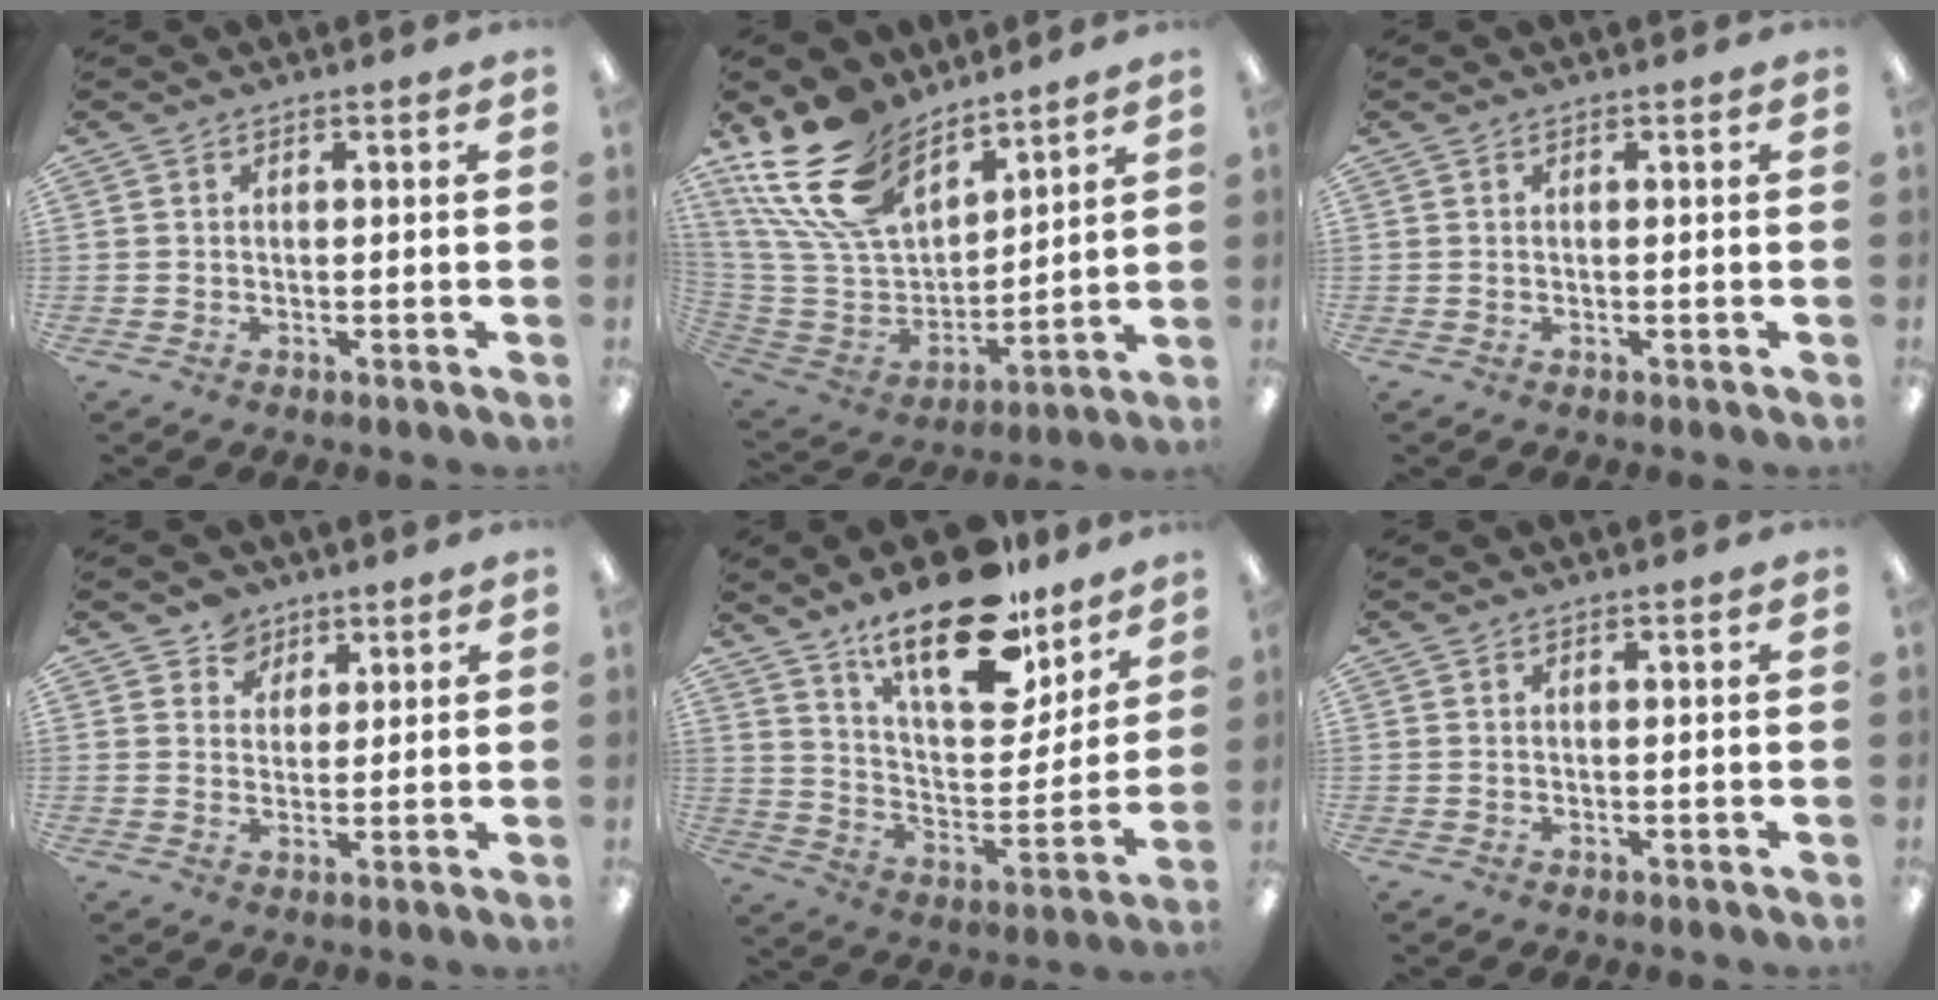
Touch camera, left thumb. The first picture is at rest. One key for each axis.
{"total": 21.2, "fx": 14.4, "fy": 11.3, "fz": 10.6, "tx": -0.241, "ty": -0.072, "tz": 0.271}
{"total": 0.0}
{"total": 5.1, "fx": 3.6, "fy": 3.6, "fz": 0.3, "tx": -0.008, "ty": -0.012, "tz": 0.066}
{"total": 21.9, "fx": 15.9, "fy": 8.3, "fz": 12.6, "tx": -0.200, "ty": -0.102, "tz": 0.272}
{"total": 0.0}